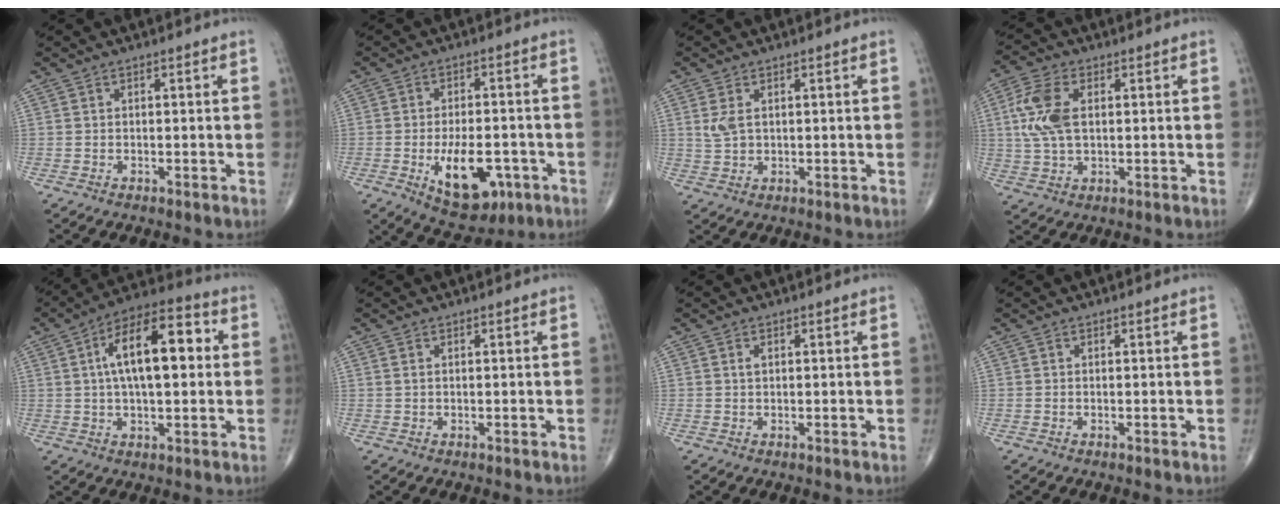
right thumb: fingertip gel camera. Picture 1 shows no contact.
{"total": 12.1, "force": [-4.2, 6.4, 9.5], "torque": [-0.125, 0.010, -0.051]}
{"total": 3.0, "force": [0.9, 1.8, 2.3], "torque": [-0.049, -0.001, 0.023]}
{"total": 9.3, "force": [1.5, 5.2, 7.6], "torque": [-0.173, 0.006, 0.030]}
{"total": 16.0, "force": [2.5, 7.2, 14.1], "torque": [-0.220, 0.026, 0.034]}
{"total": 0.7, "force": [0.2, 0.4, 0.5], "torque": [-0.012, 0.006, 0.006]}
{"total": 0.9, "force": [0.3, 0.6, 0.7], "torque": [-0.013, 0.003, 0.007]}
{"total": 0.0}